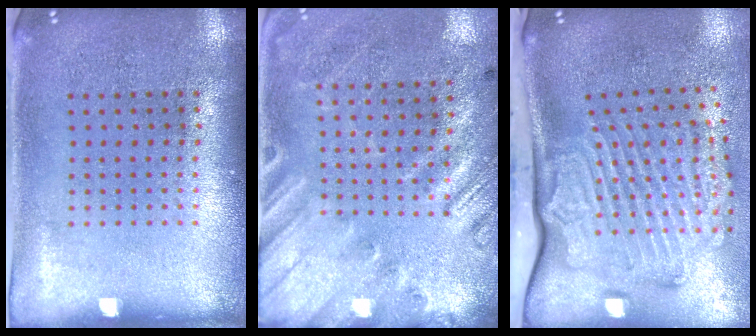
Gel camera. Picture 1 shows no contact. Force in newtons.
{"total": 2.6, "press": 1.9, "slide": 1.8}
{"total": 3.6, "press": 2.5, "slide": 2.6}